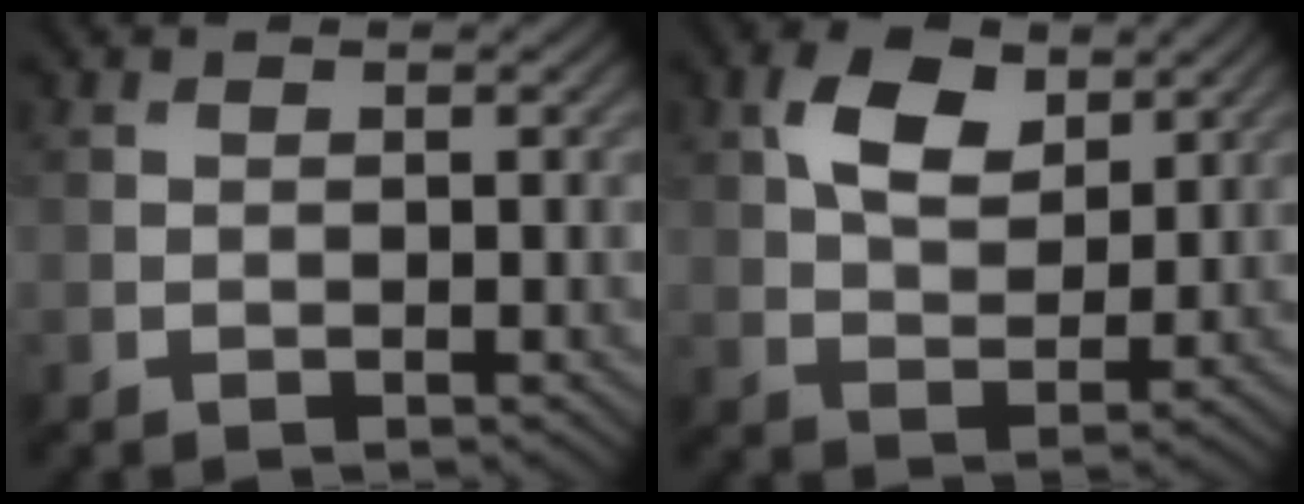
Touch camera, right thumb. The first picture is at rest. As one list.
[{"total": 6.6, "force": [3.1, 4.0, 4.2], "torque": [-0.079, -0.002, 0.058]}]